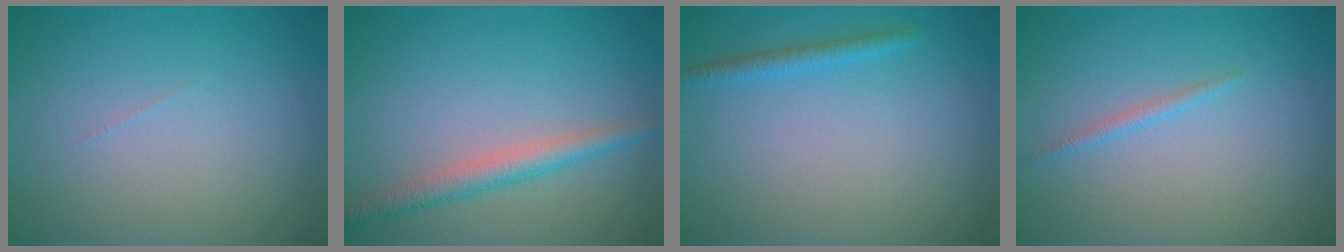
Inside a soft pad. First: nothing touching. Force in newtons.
{"total": 2.6, "press": 2.6, "slide": 0.0}
{"total": 1.5, "press": 1.4, "slide": 0.1}
{"total": 0.5, "press": 0.5, "slide": 0.1}